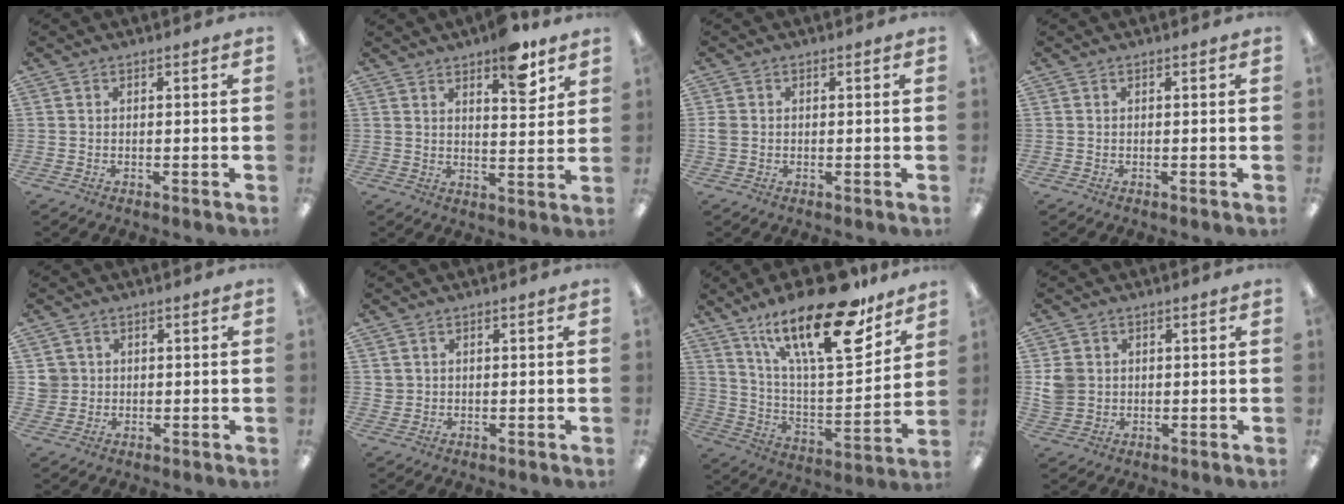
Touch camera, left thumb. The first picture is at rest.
{"total": 9.0, "force": [6.3, 3.2, 5.6], "torque": [-0.060, -0.039, 0.102]}
{"total": 1.9, "force": [0.0, 1.7, 0.9], "torque": [-0.017, 0.004, -0.001]}
{"total": 0.0}
{"total": 3.5, "force": [0.7, 3.5, 0.3], "torque": [-0.007, 0.003, 0.012]}
{"total": 1.5, "force": [0.6, 1.4, 0.1], "torque": [-0.004, 0.002, 0.012]}
{"total": 26.2, "force": [16.8, 8.6, 18.1], "torque": [-0.278, -0.098, 0.281]}
{"total": 5.0, "force": [0.7, 4.7, 1.4], "torque": [-0.017, 0.006, 0.014]}